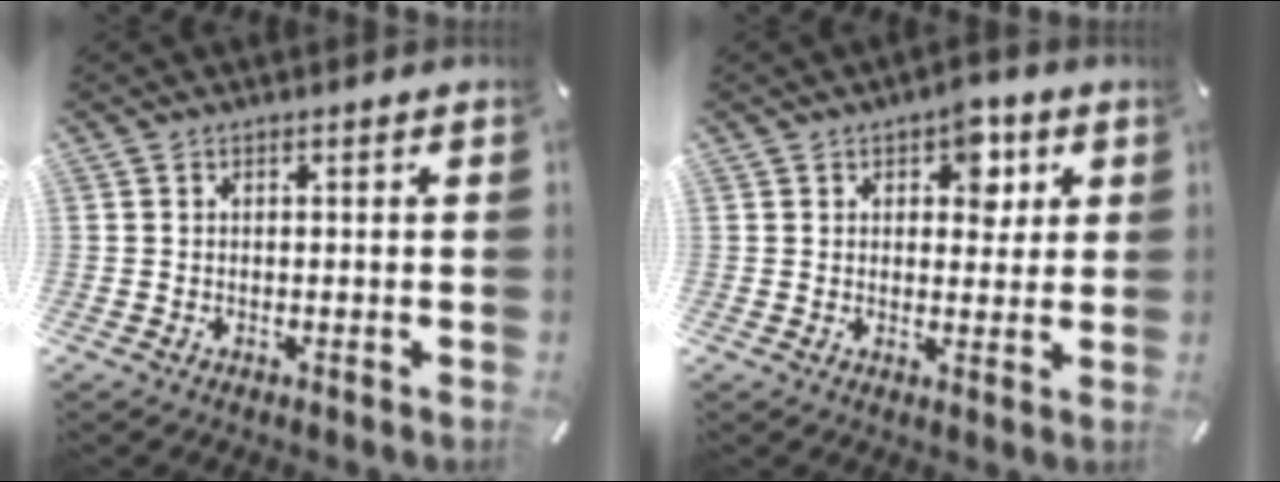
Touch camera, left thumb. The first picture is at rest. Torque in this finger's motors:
{"motor_torque": [0.76, 0.72, 0.47, -0.35, 0.00]}